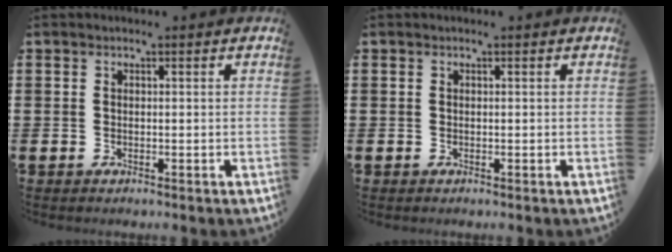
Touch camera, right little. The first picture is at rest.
{"total": 0.0}